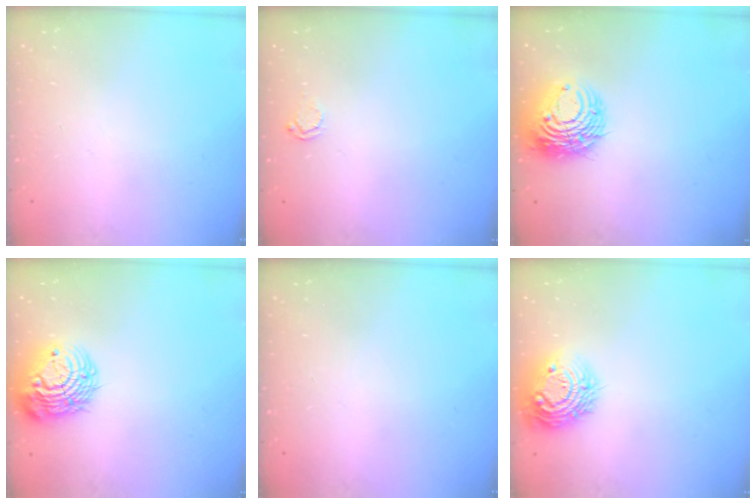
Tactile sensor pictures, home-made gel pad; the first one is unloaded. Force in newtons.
{"total": 2.9, "press": 2.9, "slide": 0.3}
{"total": 11.8, "press": 11.8, "slide": 1.2}
{"total": 13.2, "press": 13.1, "slide": 1.5}
{"total": 0.0}
{"total": 14.2, "press": 14.2, "slide": 1.0}